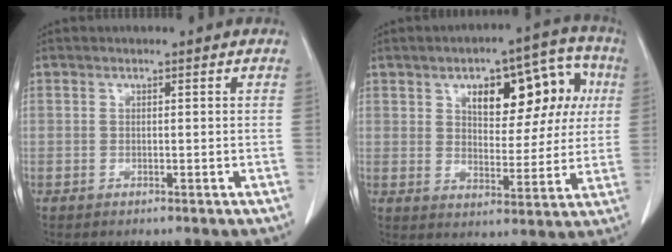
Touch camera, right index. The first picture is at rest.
{"total": 13.6, "force": [4.6, 6.5, 11.1], "torque": [-0.137, 0.039, 0.070]}